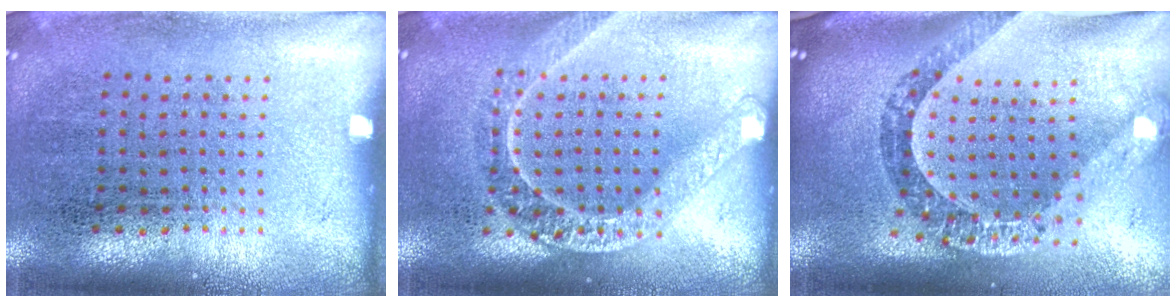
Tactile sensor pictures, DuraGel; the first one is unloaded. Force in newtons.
{"total": 1.7, "press": 1.7, "slide": 0.2}
{"total": 2.6, "press": 2.0, "slide": 1.6}